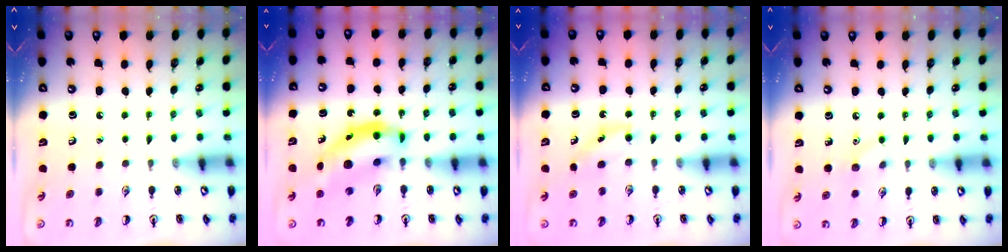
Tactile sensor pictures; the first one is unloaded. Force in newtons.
{"total": 9.7, "press": 9.3, "slide": 2.7}
{"total": 4.1, "press": 3.8, "slide": 1.6}
{"total": 5.4, "press": 5.2, "slide": 1.6}